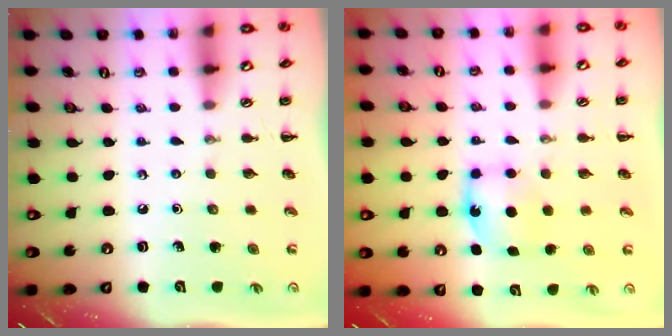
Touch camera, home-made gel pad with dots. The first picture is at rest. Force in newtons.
{"total": 6.1, "press": 5.9, "slide": 1.3}